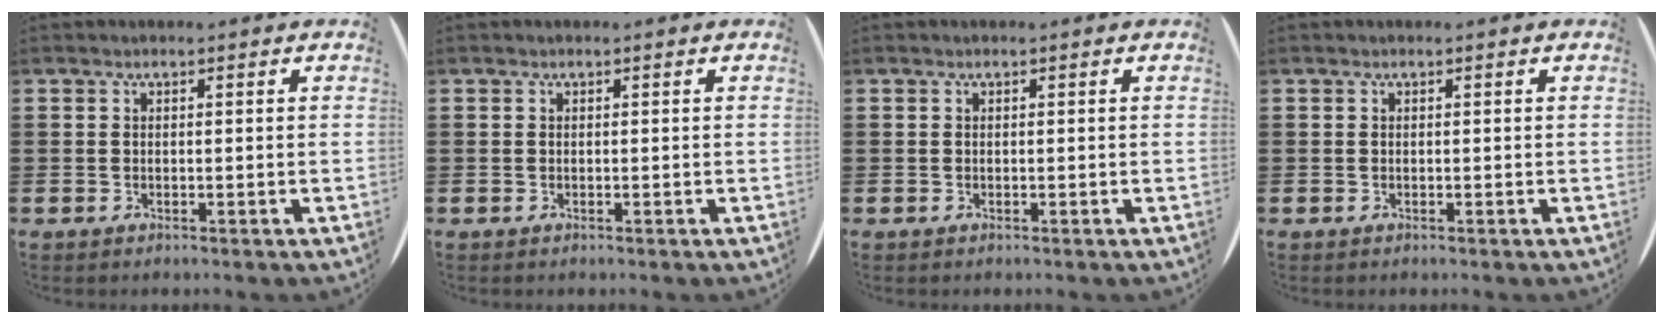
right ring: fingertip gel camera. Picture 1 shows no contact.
{"total": 0.0}
{"total": 0.0}
{"total": 0.0}